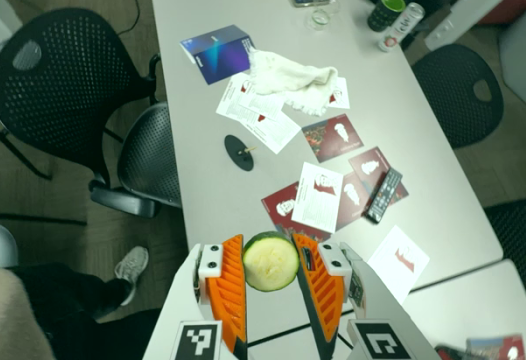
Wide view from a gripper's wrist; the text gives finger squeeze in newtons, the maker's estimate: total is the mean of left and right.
{"total": 10.5, "left": 10.1, "right": 10.9}